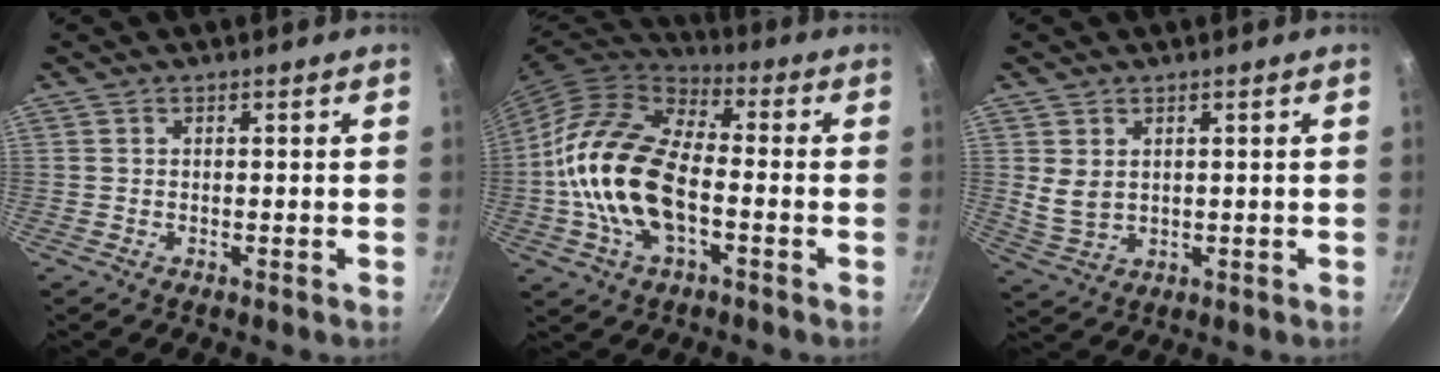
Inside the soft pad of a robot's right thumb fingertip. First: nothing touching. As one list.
[{"total": 19.0, "force": [-3.1, 10.4, 15.5], "torque": [-0.279, 0.032, -0.071]}, {"total": 4.3, "force": [1.4, 2.9, 2.8], "torque": [-0.048, -0.015, 0.037]}]